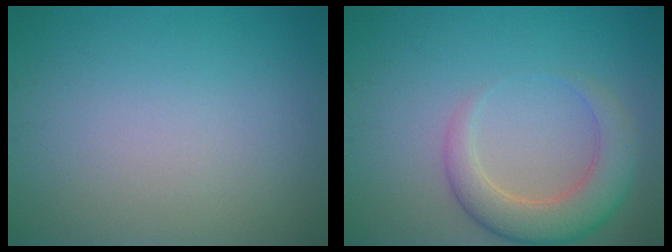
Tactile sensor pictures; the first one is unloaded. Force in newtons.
{"total": 4.8, "press": 4.7, "slide": 0.5}